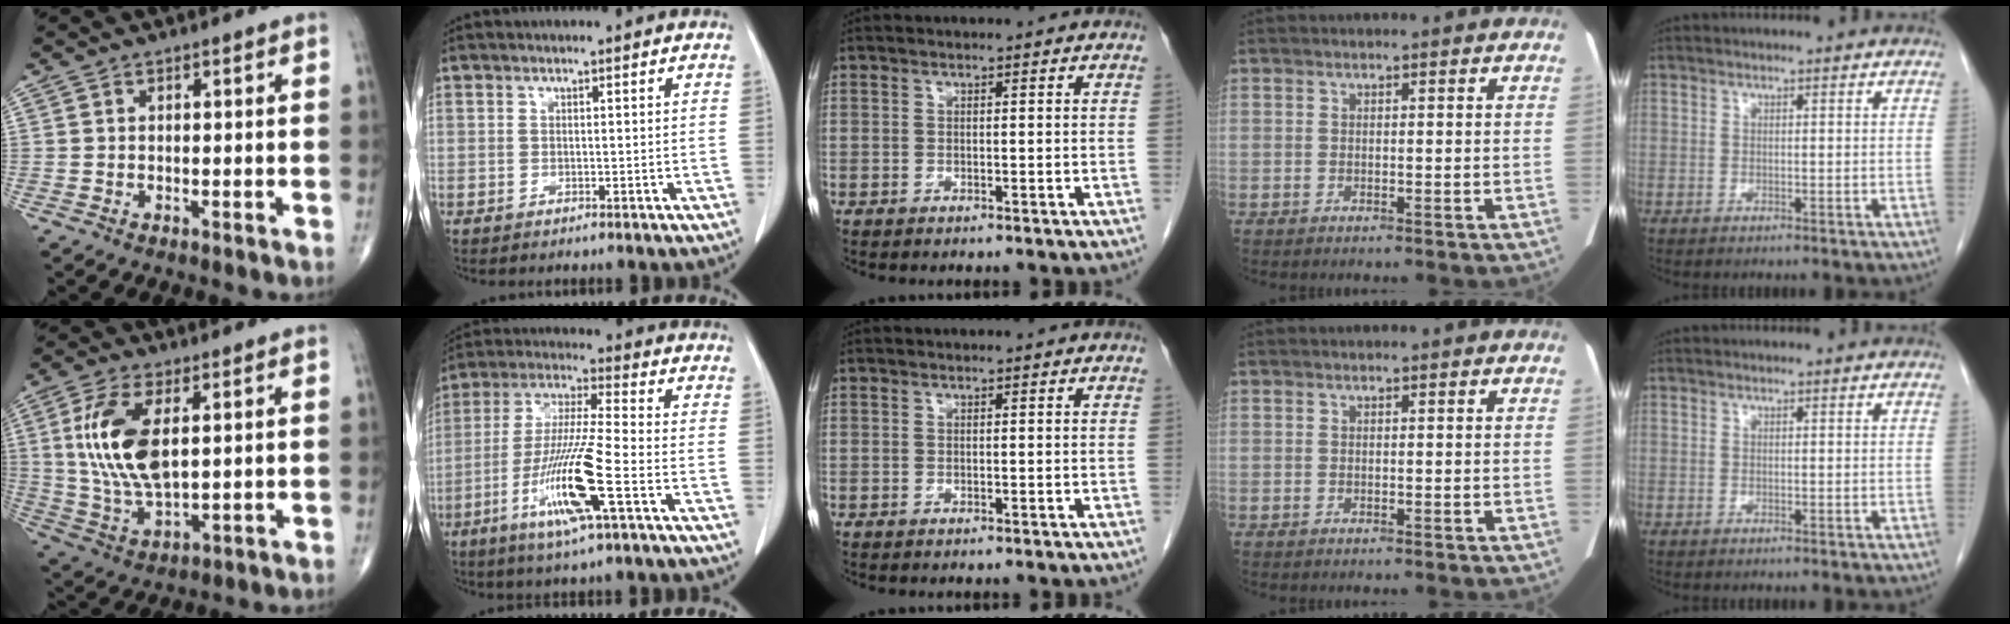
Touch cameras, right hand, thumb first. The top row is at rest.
{"thumb": {"total": 13.8, "force": [3.0, 6.5, 11.8], "torque": [-0.247, -0.013, 0.067]}, "index": {"total": 13.5, "force": [-5.2, -0.1, 12.4], "torque": [-0.252, -0.018, -0.102]}}